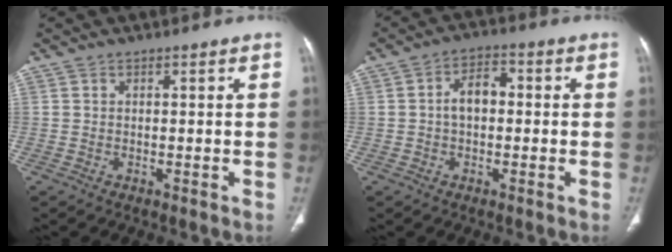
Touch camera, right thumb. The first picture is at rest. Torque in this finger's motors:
{"motor_torque": [0.84, 1.09, 0.80, 0.13, 0.06]}